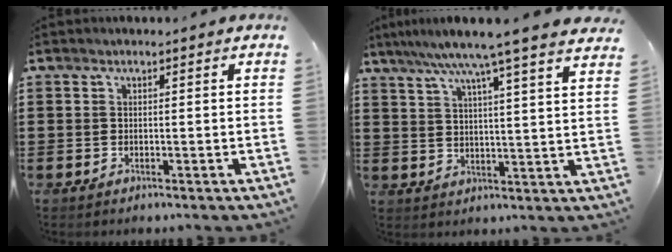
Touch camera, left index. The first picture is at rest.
{"total": 7.8, "force": [6.4, -1.2, 4.3], "torque": [-0.105, -0.032, 0.105]}